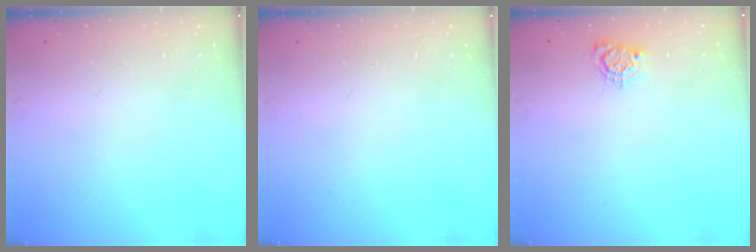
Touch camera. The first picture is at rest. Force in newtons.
{"total": 0.0}
{"total": 4.5, "press": 4.4, "slide": 0.5}